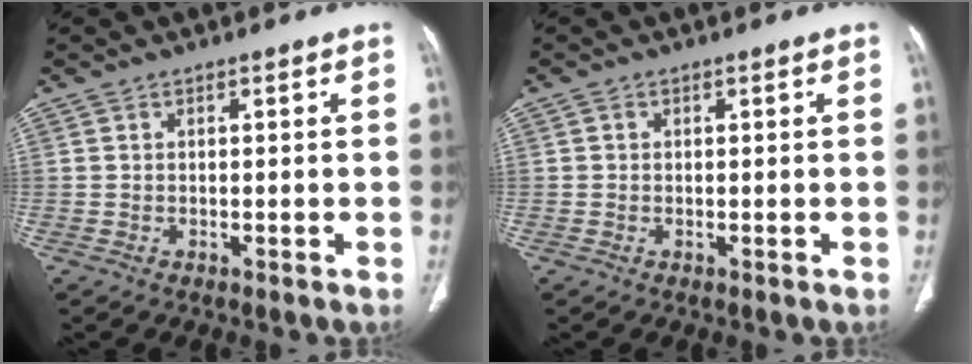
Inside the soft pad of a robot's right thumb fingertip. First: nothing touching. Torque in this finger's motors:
{"motor_torque": [-0.34, -0.56, -0.20, 0.04, 0.00]}